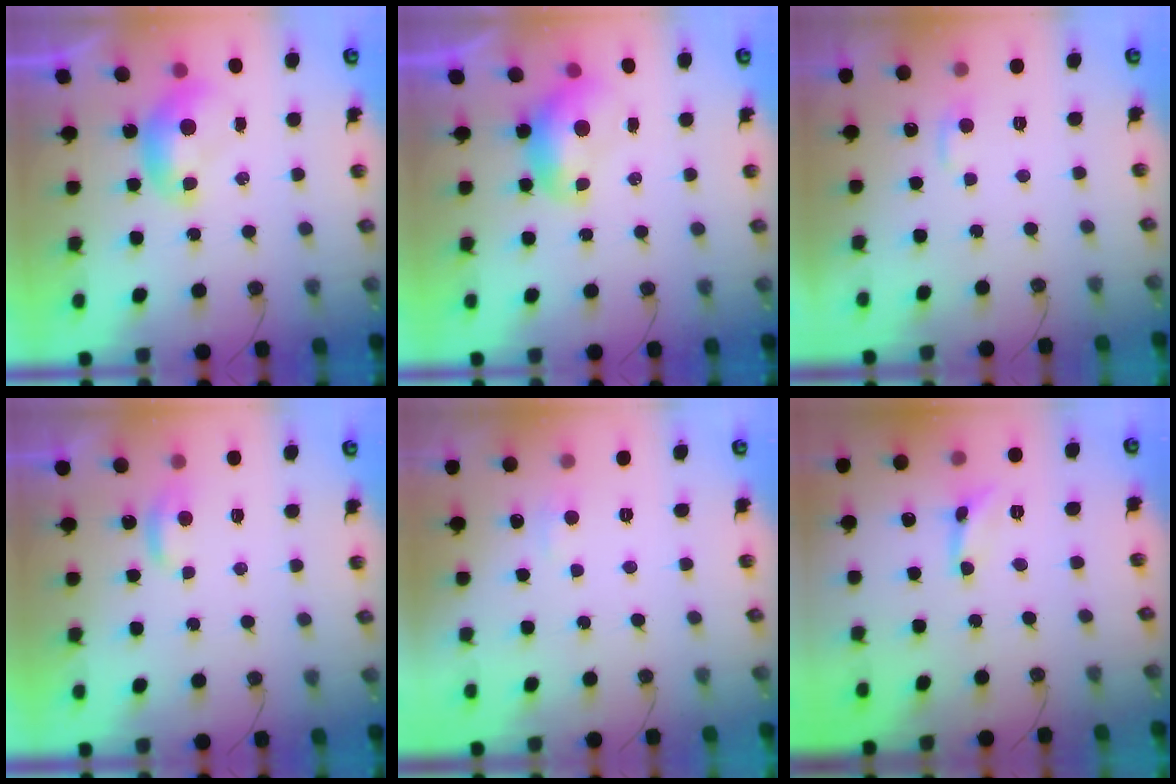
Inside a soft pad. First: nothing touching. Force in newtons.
{"total": 1.3, "press": 1.2, "slide": 0.4}
{"total": 2.8, "press": 2.8, "slide": 0.4}
{"total": 2.4, "press": 2.3, "slide": 0.4}
{"total": 1.9, "press": 1.8, "slide": 0.6}
{"total": 0.9, "press": 0.8, "slide": 0.3}